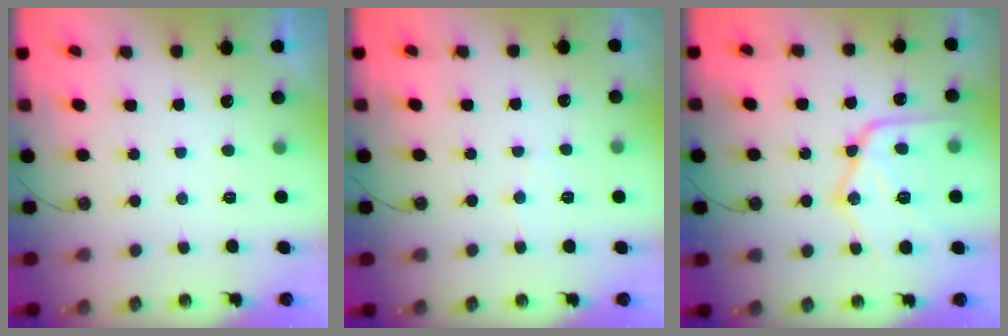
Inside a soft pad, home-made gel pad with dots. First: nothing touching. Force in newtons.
{"total": 5.0, "press": 5.0, "slide": 0.3}
{"total": 19.6, "press": 19.5, "slide": 2.0}